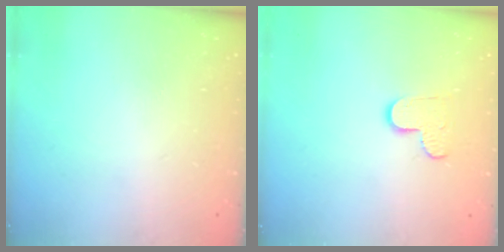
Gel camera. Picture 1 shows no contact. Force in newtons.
{"total": 8.1, "press": 8.0, "slide": 0.5}